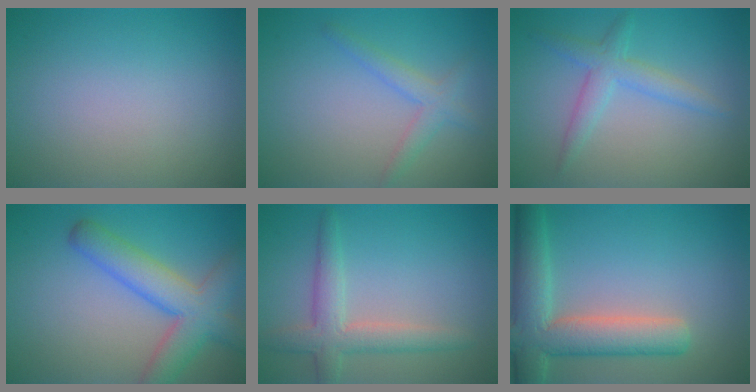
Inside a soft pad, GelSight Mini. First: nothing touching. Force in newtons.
{"total": 2.2, "press": 2.2, "slide": 0.1}
{"total": 2.8, "press": 2.8, "slide": 0.1}
{"total": 6.5, "press": 6.4, "slide": 0.3}
{"total": 3.7, "press": 3.7, "slide": 0.2}
{"total": 7.3, "press": 7.2, "slide": 0.8}